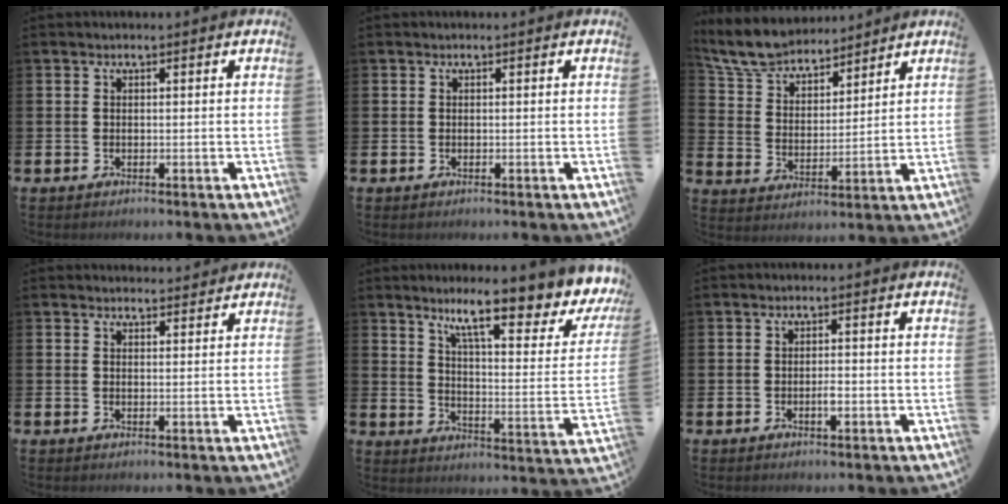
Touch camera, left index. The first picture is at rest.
{"total": 0.0}
{"total": 7.6, "force": [7.1, 2.1, 1.6], "torque": [-0.062, -0.037, 0.129]}
{"total": 2.1, "force": [2.1, 0.3, -0.2], "torque": [0.017, -0.016, 0.035]}
{"total": 10.8, "force": [8.2, 2.1, 6.7], "torque": [-0.117, -0.062, 0.127]}
{"total": 1.5, "force": [-0.4, 0.5, 1.3], "torque": [-0.025, -0.001, -0.007]}